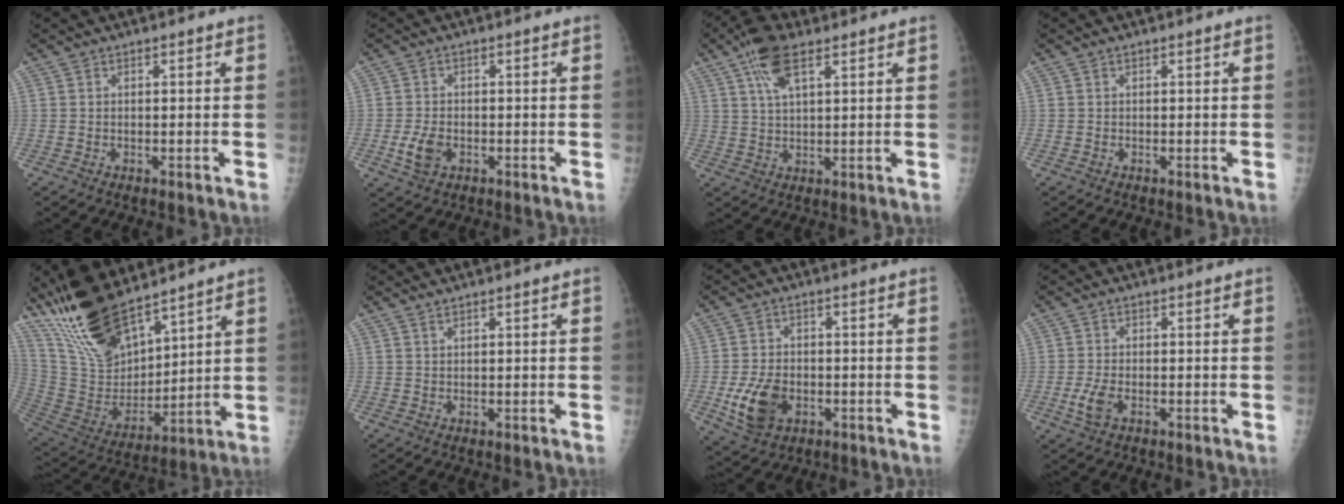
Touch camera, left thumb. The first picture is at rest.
{"total": 4.0, "force": [-1.2, 2.7, 2.7], "torque": [-0.051, 0.001, -0.021]}
{"total": 8.0, "force": [4.4, 3.1, 5.8], "torque": [-0.106, -0.003, 0.083]}
{"total": 0.0}
{"total": 19.1, "force": [15.0, 6.6, 9.9], "torque": [-0.150, -0.079, 0.296]}
{"total": 0.9, "force": [0.8, 0.1, 0.3], "torque": [-0.001, 0.001, 0.016]}
{"total": 8.4, "force": [-2.4, 5.8, 5.7], "torque": [-0.093, 0.005, -0.036]}
{"total": 3.3, "force": [-1.1, 1.7, 2.6], "torque": [-0.060, -0.001, -0.024]}